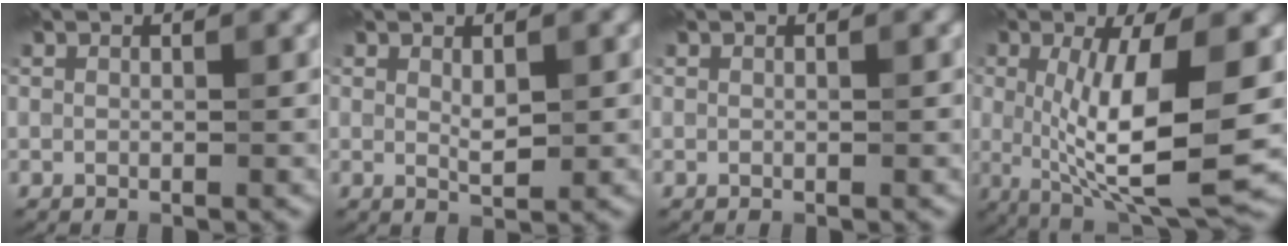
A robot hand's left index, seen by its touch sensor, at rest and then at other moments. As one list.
[{"total": 1.5, "force": [0.4, 0.6, 1.4], "torque": [-0.028, -0.004, 0.012]}, {"total": 0.0}, {"total": 9.7, "force": [-0.2, 2.8, 9.3], "torque": [-0.164, -0.018, 0.003]}]